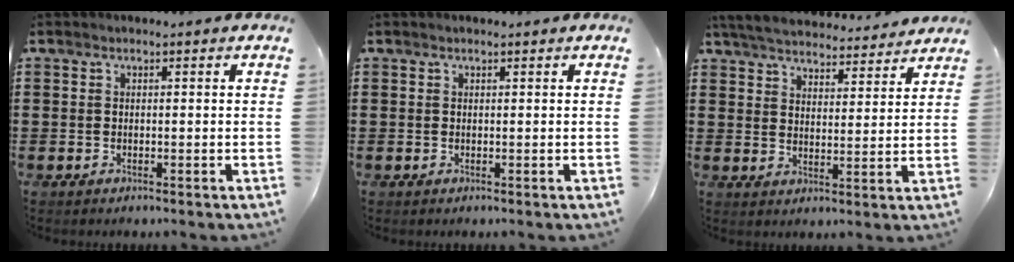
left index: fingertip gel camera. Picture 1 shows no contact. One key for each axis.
{"total": 0.0}
{"total": 5.0, "fx": 4.9, "fy": 0.5, "fz": 0.9, "tx": -0.040, "ty": -0.028, "tz": 0.085}